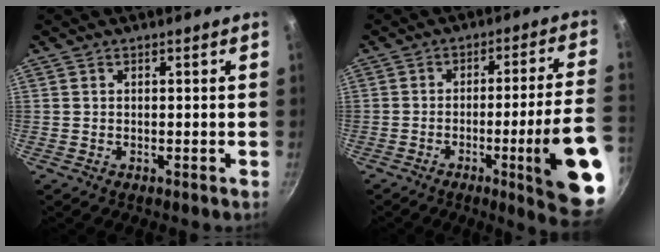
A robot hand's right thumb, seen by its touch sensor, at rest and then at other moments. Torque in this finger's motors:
{"motor_torque": [2.86, 2.13, 2.27, -0.48, 0.43]}